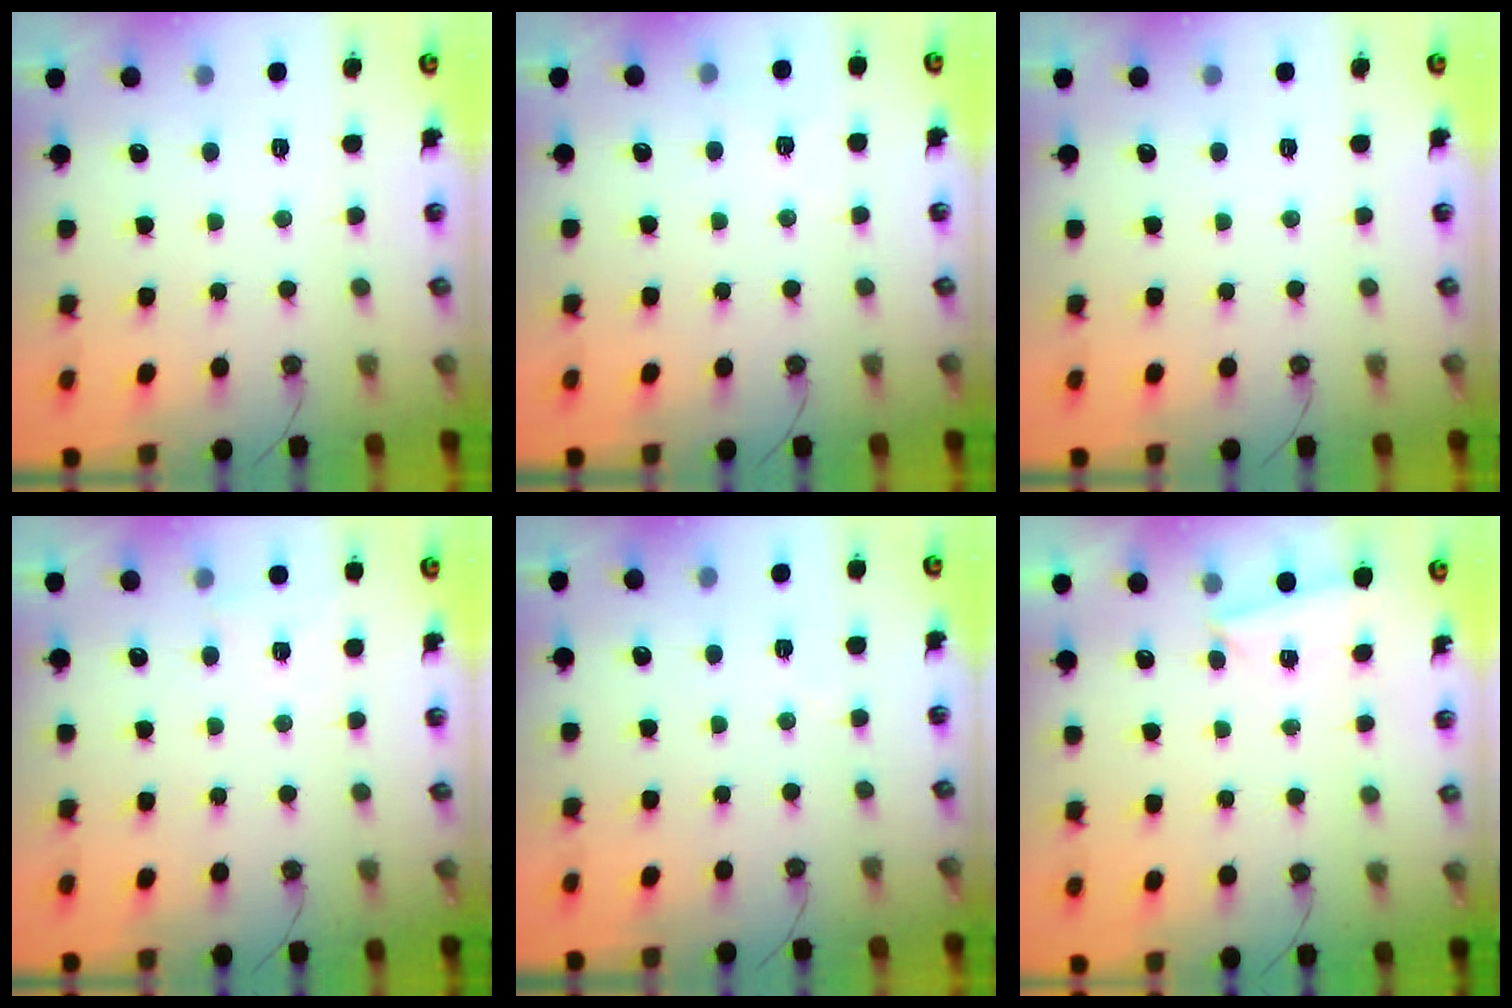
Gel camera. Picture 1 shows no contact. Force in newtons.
{"total": 3.8, "press": 3.3, "slide": 1.9}
{"total": 0.0}
{"total": 4.8, "press": 4.3, "slide": 2.1}
{"total": 2.8, "press": 2.7, "slide": 0.8}
{"total": 2.0, "press": 1.9, "slide": 0.7}